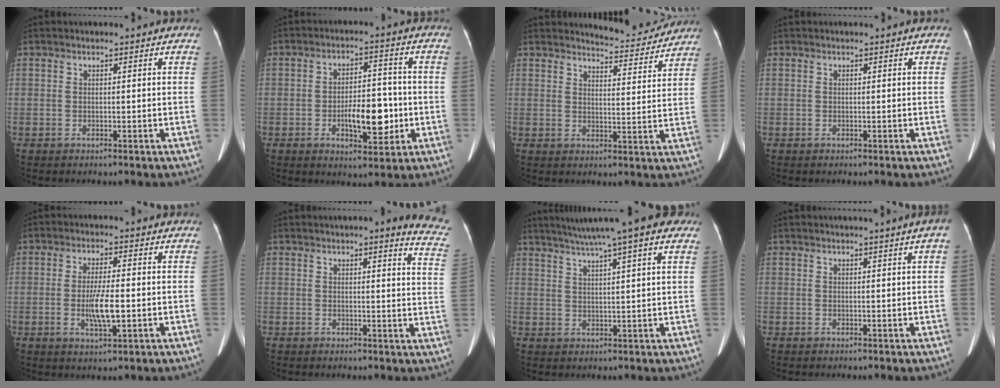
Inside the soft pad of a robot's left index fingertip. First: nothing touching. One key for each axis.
{"total": 8.0, "fx": -2.6, "fy": 3.3, "fz": 6.8, "tx": -0.108, "ty": -0.014, "tz": -0.039}
{"total": 7.7, "fx": 7.6, "fy": 0.8, "fz": 0.7, "tx": -0.009, "ty": -0.031, "tz": 0.090}
{"total": 0.0}
{"total": 5.2, "fx": -1.4, "fy": 0.7, "fz": 4.9, "tx": -0.095, "ty": -0.026, "tz": -0.025}
{"total": 9.4, "fx": 8.1, "fy": 0.6, "fz": 4.7, "tx": -0.030, "ty": -0.059, "tz": 0.053}
{"total": 13.3, "fx": 10.3, "fy": 0.6, "fz": 8.4, "tx": -0.133, "ty": 0.023, "tz": 0.134}
{"total": 2.2, "fx": 1.3, "fy": -0.7, "fz": 1.7, "tx": -0.022, "ty": -0.015, "tz": 0.011}